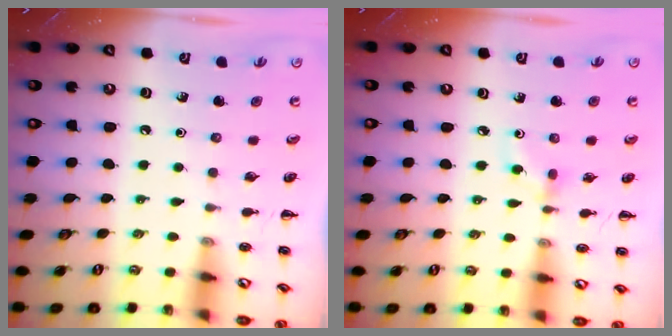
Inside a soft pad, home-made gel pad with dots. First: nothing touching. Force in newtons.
{"total": 2.9, "press": 2.8, "slide": 0.7}